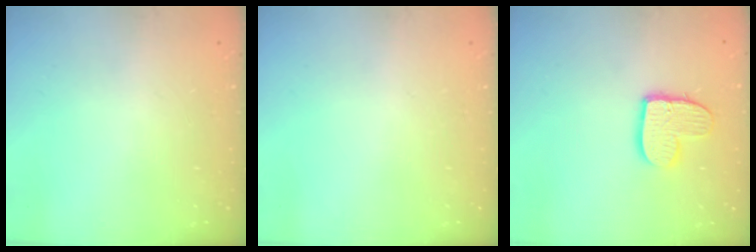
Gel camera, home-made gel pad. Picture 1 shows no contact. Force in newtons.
{"total": 0.0}
{"total": 10.9, "press": 10.8, "slide": 0.7}